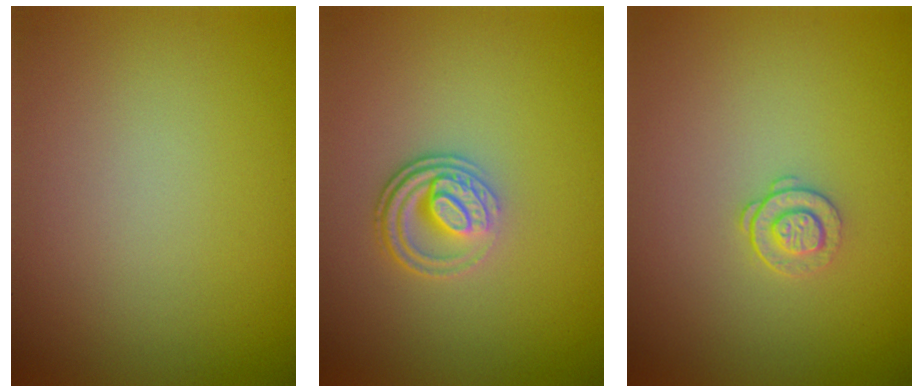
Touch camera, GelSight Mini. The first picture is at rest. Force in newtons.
{"total": 3.0, "press": 2.4, "slide": 1.8}
{"total": 1.4, "press": 0.9, "slide": 1.0}